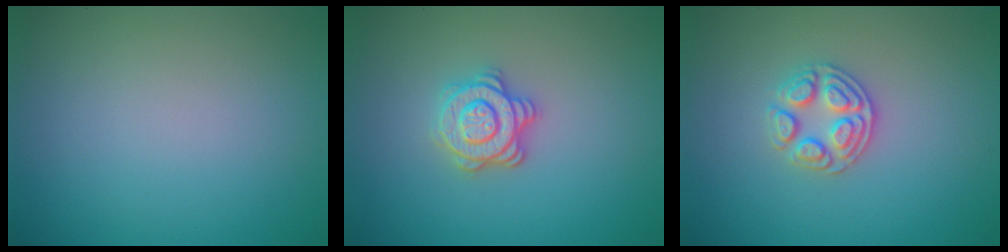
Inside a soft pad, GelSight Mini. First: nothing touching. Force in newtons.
{"total": 3.5, "press": 3.0, "slide": 1.7}
{"total": 2.9, "press": 2.7, "slide": 1.0}